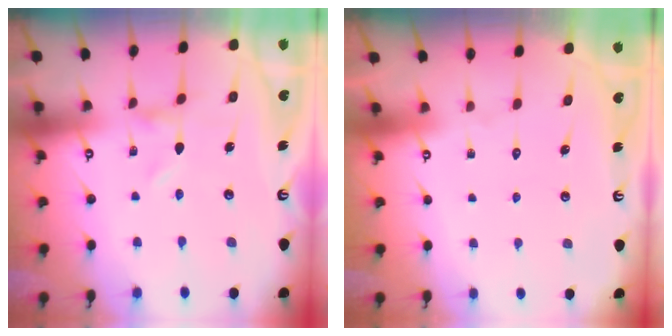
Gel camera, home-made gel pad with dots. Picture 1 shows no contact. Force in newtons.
{"total": 1.7, "press": 1.7, "slide": 0.1}